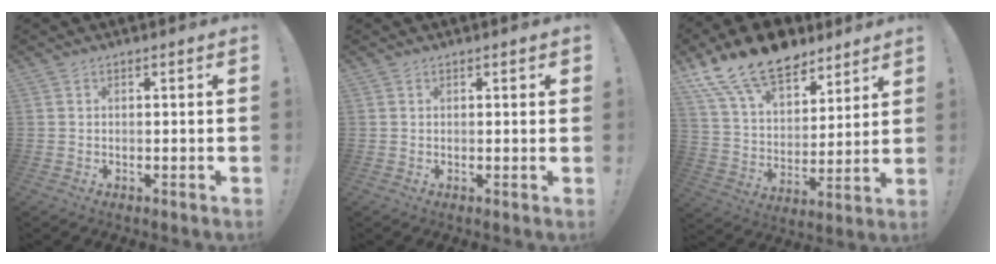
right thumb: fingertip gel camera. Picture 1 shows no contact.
{"total": 0.6, "force": [0.4, 0.3, 0.3], "torque": [0.002, -0.002, 0.005]}
{"total": 18.2, "force": [13.2, 9.4, 8.3], "torque": [-0.150, -0.091, 0.245]}